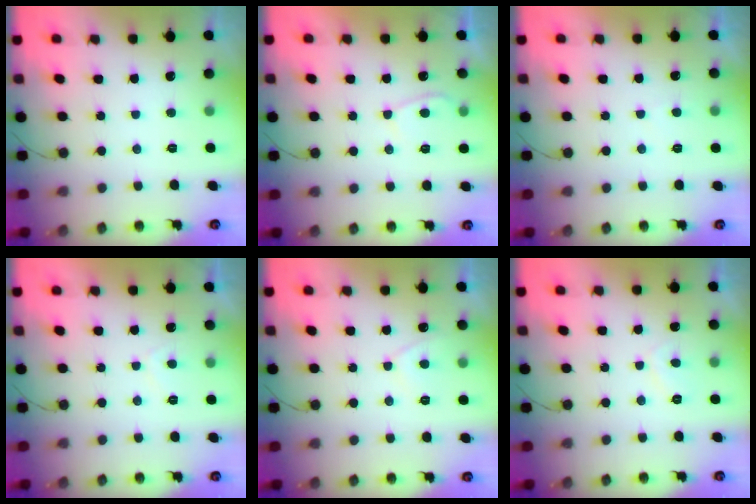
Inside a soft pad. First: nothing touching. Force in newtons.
{"total": 2.7, "press": 2.6, "slide": 0.6}
{"total": 1.7, "press": 1.6, "slide": 0.5}
{"total": 2.1, "press": 2.0, "slide": 0.7}
{"total": 2.8, "press": 2.7, "slide": 0.5}
{"total": 1.3, "press": 1.2, "slide": 0.6}